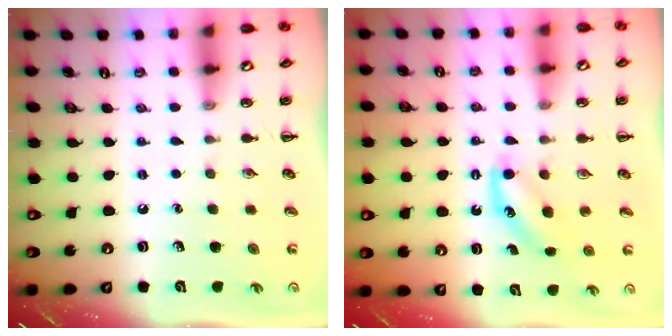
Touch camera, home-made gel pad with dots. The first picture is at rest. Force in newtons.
{"total": 4.9, "press": 4.7, "slide": 1.3}